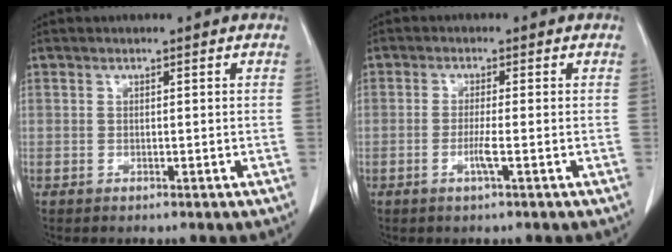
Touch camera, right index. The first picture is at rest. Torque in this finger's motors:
{"motor_torque": [-0.16, 0.02, 0.00, 0.00]}